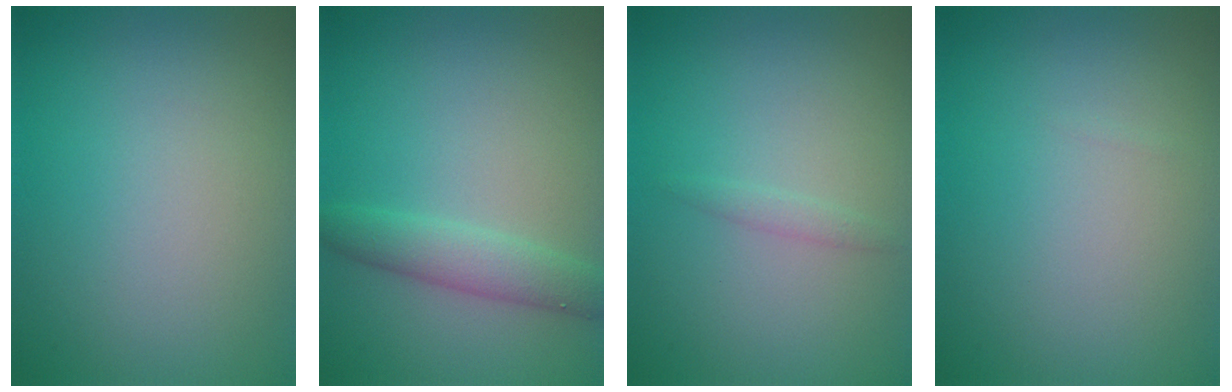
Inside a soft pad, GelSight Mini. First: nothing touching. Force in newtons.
{"total": 2.9, "press": 2.9, "slide": 0.1}
{"total": 0.8, "press": 0.8, "slide": 0.1}
{"total": 0.0}